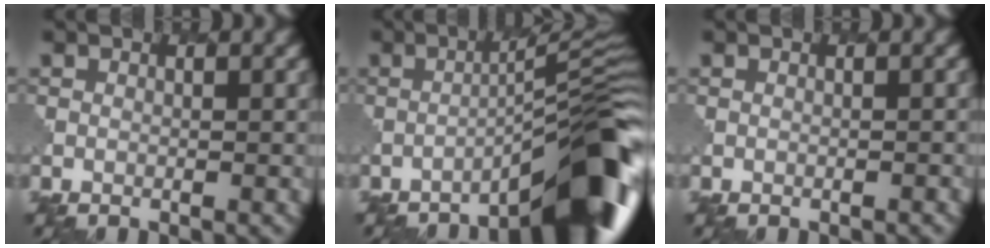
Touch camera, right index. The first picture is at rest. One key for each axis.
{"total": 10.5, "fx": -6.7, "fy": 1.6, "fz": 7.9, "tx": -0.094, "ty": 0.026, "tz": -0.103}
{"total": 0.5, "fx": -0.5, "fy": 0.1, "fz": 0.2, "tx": 0.001, "ty": -0.001, "tz": -0.006}